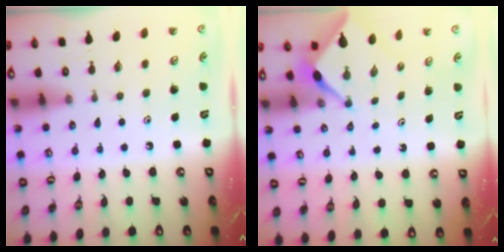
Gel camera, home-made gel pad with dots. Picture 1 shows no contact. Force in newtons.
{"total": 2.3, "press": 2.3, "slide": 0.3}